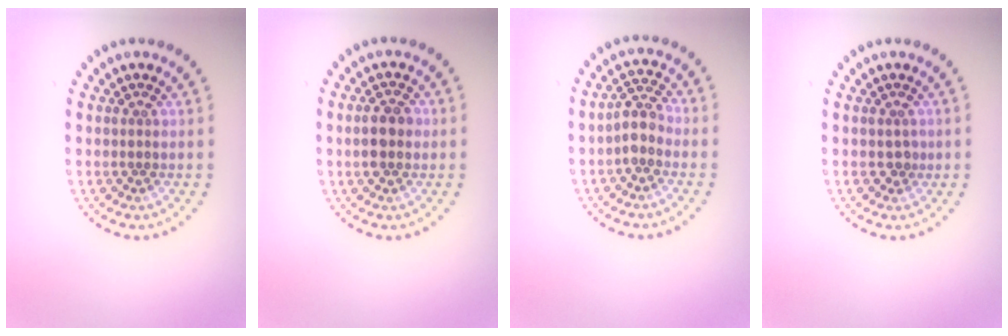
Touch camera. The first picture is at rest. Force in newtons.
{"total": 2.3, "press": 2.3, "slide": 0.3}
{"total": 2.4, "press": 2.1, "slide": 1.2}
{"total": 1.0, "press": 0.8, "slide": 0.6}